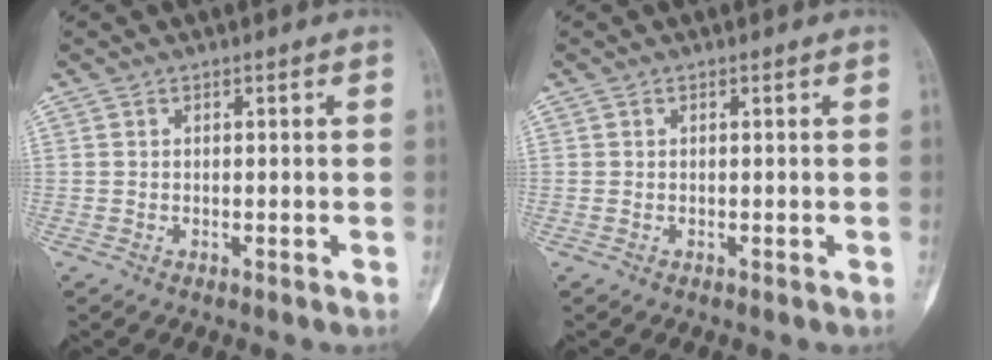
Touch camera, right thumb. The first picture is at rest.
{"total": 0.0}